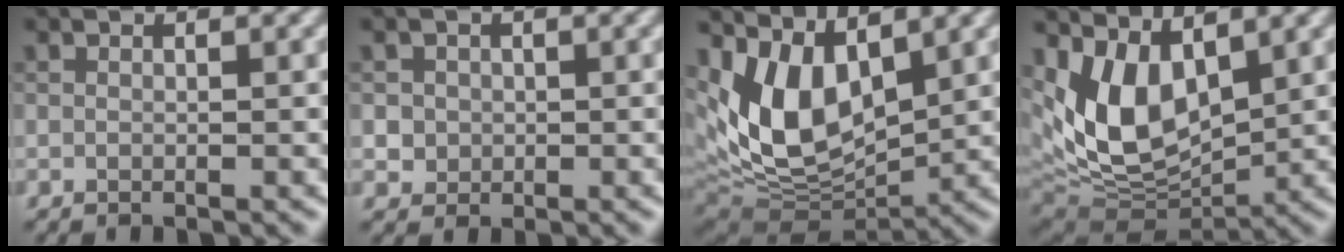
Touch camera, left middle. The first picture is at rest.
{"total": 1.7, "force": [0.2, 1.7, 0.4], "torque": [0.002, -0.002, 0.015]}
{"total": 9.6, "force": [2.6, 5.2, 7.6], "torque": [-0.153, -0.010, 0.047]}
{"total": 8.6, "force": [2.3, 4.9, 6.7], "torque": [-0.142, -0.014, 0.046]}